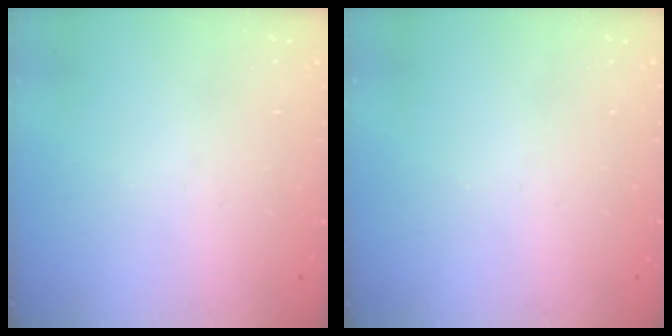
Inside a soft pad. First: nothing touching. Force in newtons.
{"total": 0.0}